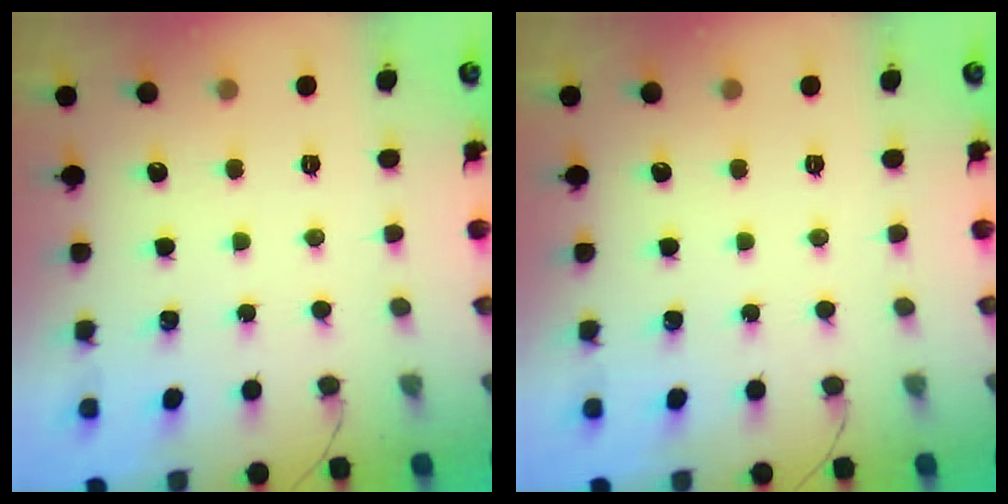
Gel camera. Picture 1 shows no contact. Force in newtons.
{"total": 0.0}